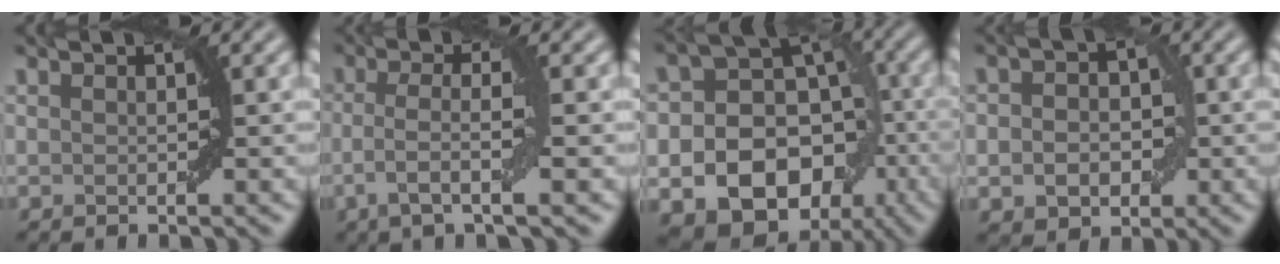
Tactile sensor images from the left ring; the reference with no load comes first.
{"total": 3.8, "force": [-0.9, 0.6, 3.7], "torque": [-0.069, 0.004, -0.021]}
{"total": 17.2, "force": [-6.2, 13.9, 8.1], "torque": [-0.117, -0.020, -0.117]}
{"total": 4.7, "force": [-0.4, 3.7, 2.9], "torque": [-0.021, 0.001, -0.015]}